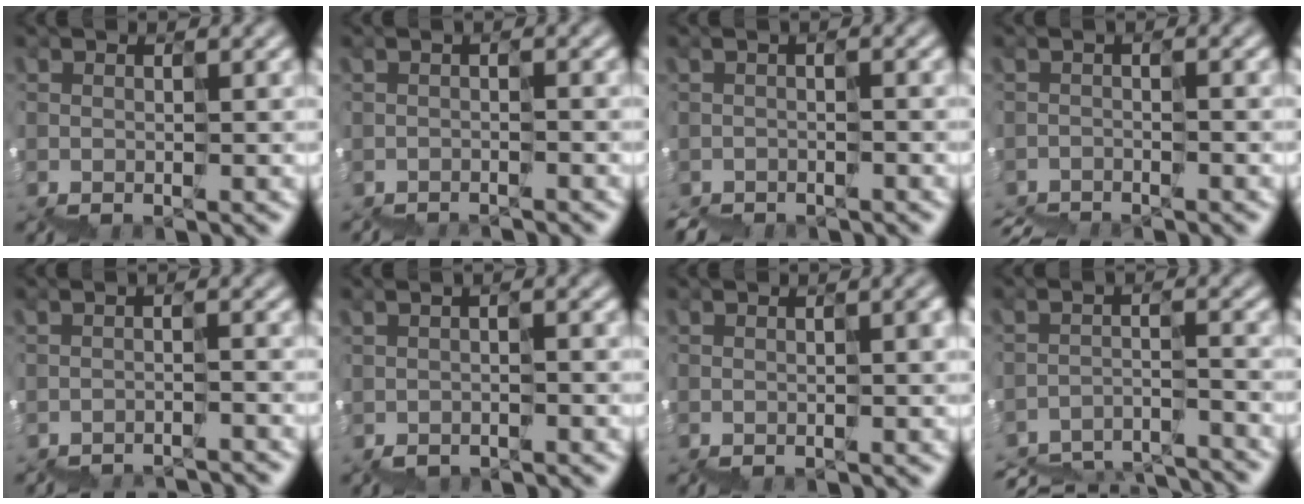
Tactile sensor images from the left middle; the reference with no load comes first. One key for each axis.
{"total": 1.8, "fx": -1.8, "fy": -0.1, "fz": 0.0, "tx": 0.009, "ty": 0.000, "tz": -0.022}
{"total": 2.4, "fx": -2.4, "fy": 0.2, "fz": 0.0, "tx": 0.003, "ty": 0.010, "tz": -0.027}
{"total": 3.5, "fx": -3.4, "fy": 0.2, "fz": 0.7, "tx": -0.008, "ty": 0.000, "tz": -0.050}
{"total": 4.3, "fx": -4.3, "fy": 0.5, "fz": 0.5, "tx": 0.002, "ty": 0.009, "tz": -0.049}
{"total": 0.7, "fx": -0.7, "fy": -0.1, "fz": 0.0, "tx": 0.001, "ty": 0.000, "tz": -0.011}
{"total": 2.6, "fx": 0.1, "fy": 1.2, "fz": 2.3, "tx": -0.012, "ty": 0.008, "tz": 0.002}
{"total": 9.1, "fx": -8.9, "fy": 1.4, "fz": 0.9, "tx": -0.016, "ty": 0.006, "tz": -0.114}